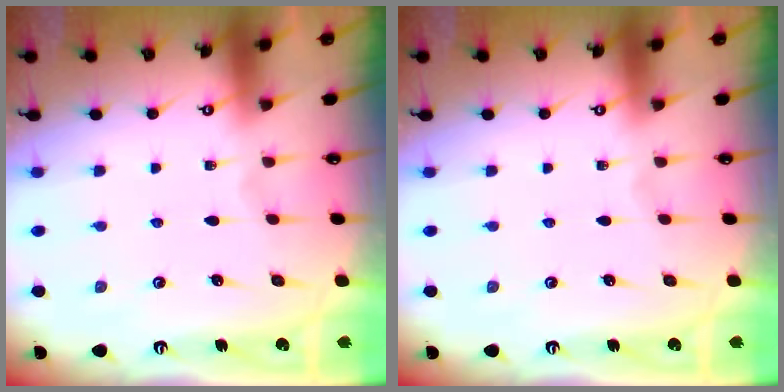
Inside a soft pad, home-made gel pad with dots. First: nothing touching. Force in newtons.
{"total": 0.0}